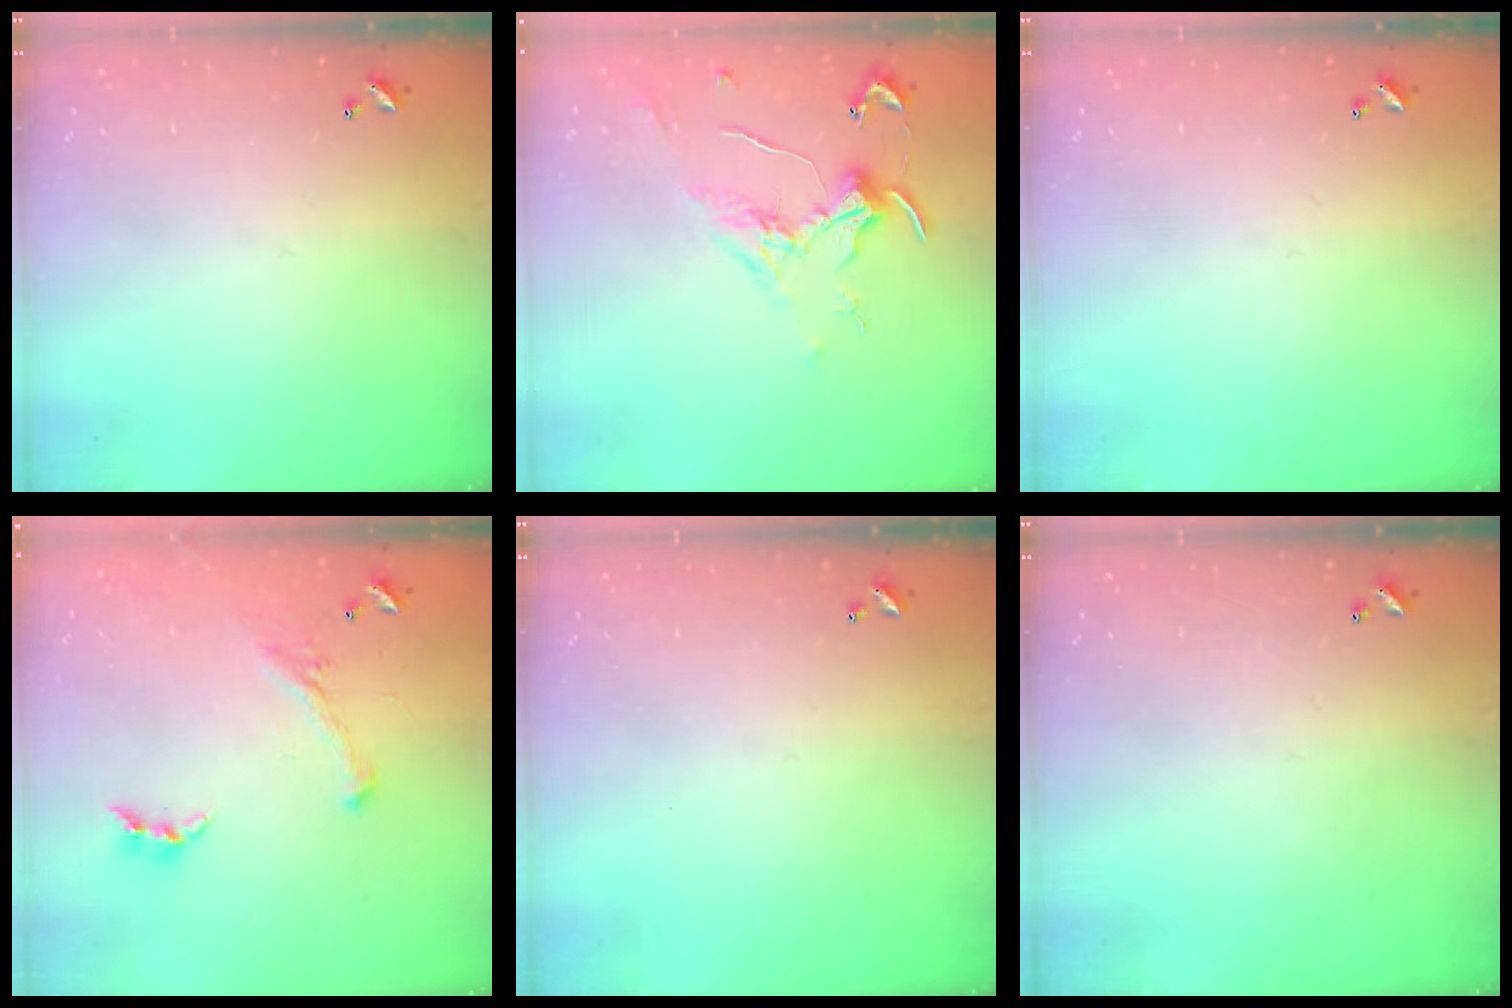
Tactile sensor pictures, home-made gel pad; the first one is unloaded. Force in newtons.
{"total": 0.7, "press": 0.3, "slide": 0.7}
{"total": 0.0}
{"total": 1.4, "press": 0.6, "slide": 1.2}
{"total": 0.0}
{"total": 0.0}